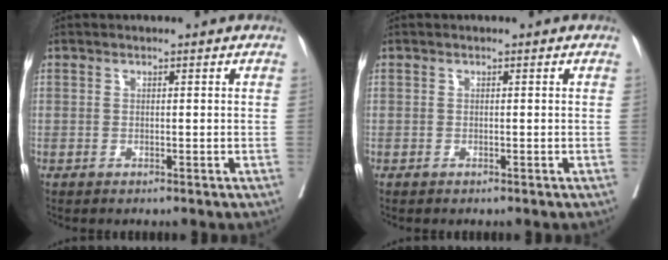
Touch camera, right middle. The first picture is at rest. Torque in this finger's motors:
{"motor_torque": [1.19, -0.94, 0.06, 0.01]}